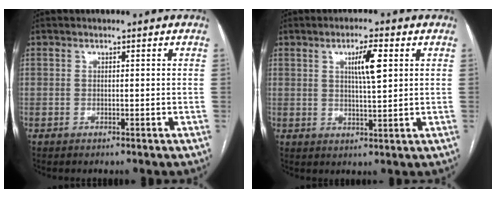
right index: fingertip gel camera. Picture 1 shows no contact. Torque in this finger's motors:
{"motor_torque": [0.48, 0.27, 0.31, 0.05]}